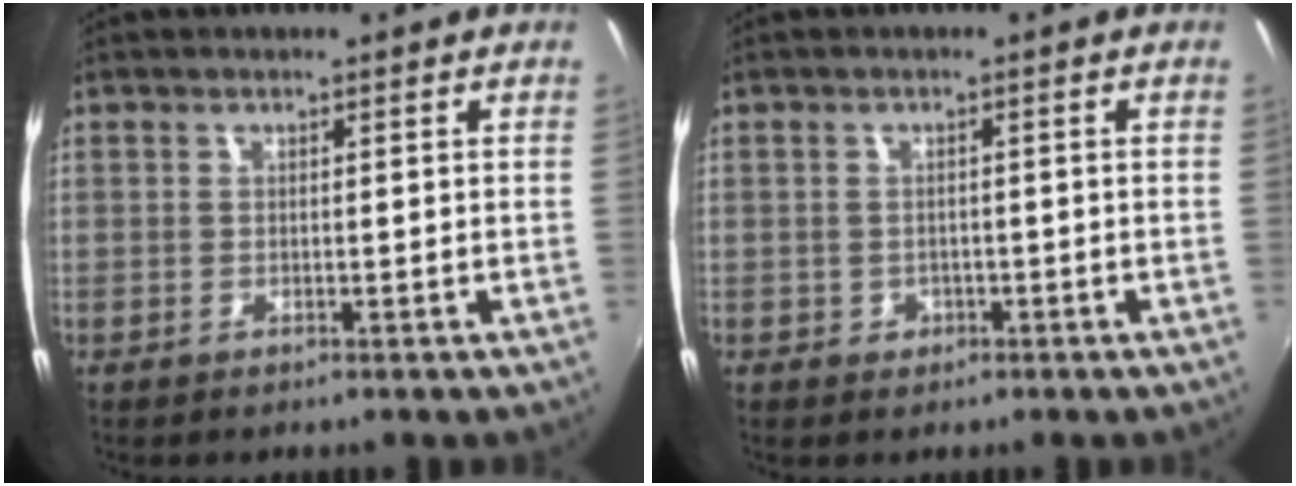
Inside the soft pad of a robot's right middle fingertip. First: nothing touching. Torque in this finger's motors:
{"motor_torque": [0.43, -0.30, 0.07, 0.00]}